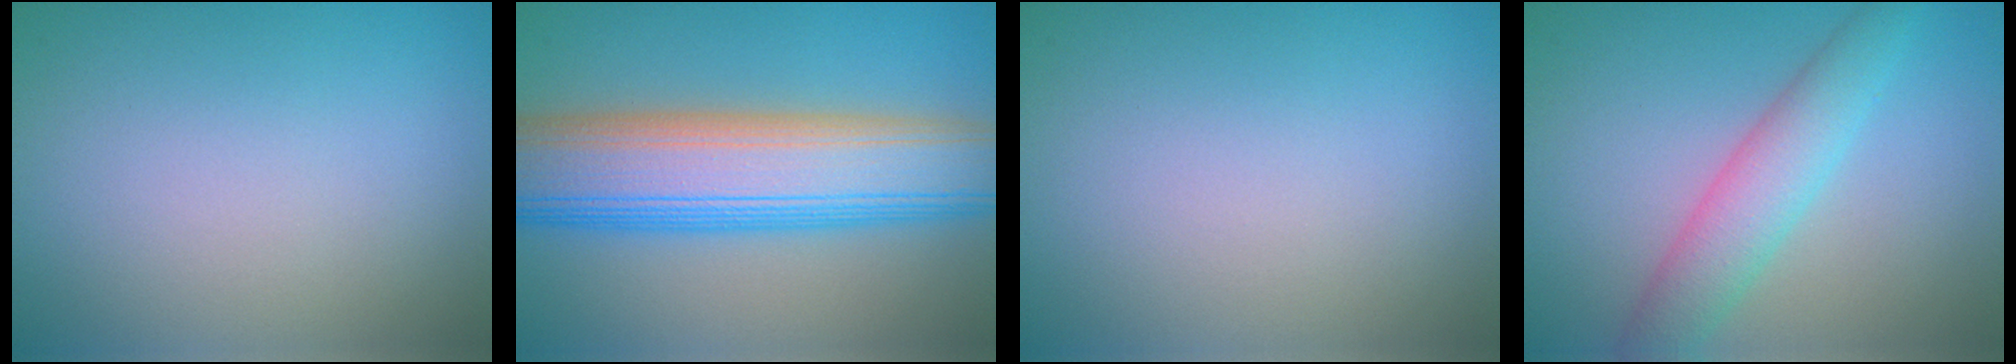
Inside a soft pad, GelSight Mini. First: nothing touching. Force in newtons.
{"total": 11.8, "press": 11.7, "slide": 0.5}
{"total": 0.0}
{"total": 4.2, "press": 4.2, "slide": 0.1}